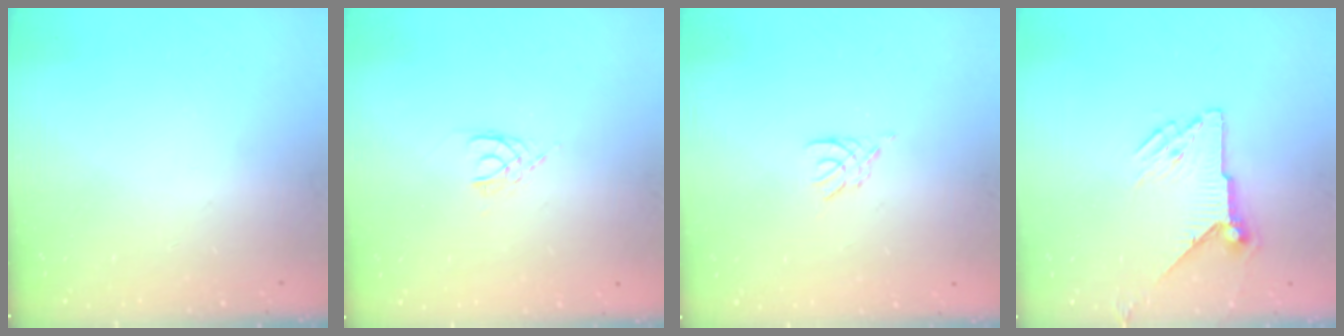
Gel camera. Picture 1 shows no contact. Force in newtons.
{"total": 2.4, "press": 2.3, "slide": 0.4}
{"total": 2.4, "press": 2.3, "slide": 0.5}
{"total": 9.5, "press": 9.5, "slide": 0.5}